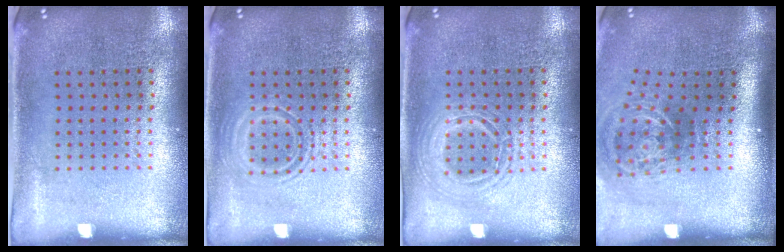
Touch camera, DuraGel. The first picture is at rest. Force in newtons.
{"total": 2.1, "press": 2.1, "slide": 0.3}
{"total": 1.2, "press": 1.2, "slide": 0.1}
{"total": 2.2, "press": 1.4, "slide": 1.7}